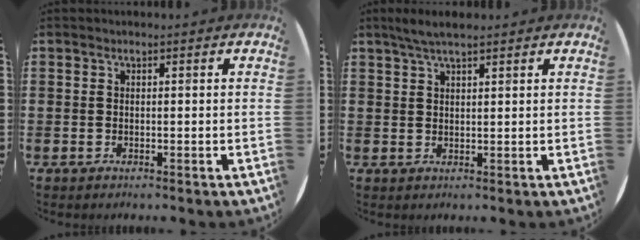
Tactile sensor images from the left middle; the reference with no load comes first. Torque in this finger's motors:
{"motor_torque": [0.56, -0.41, 0.07, 0.07]}